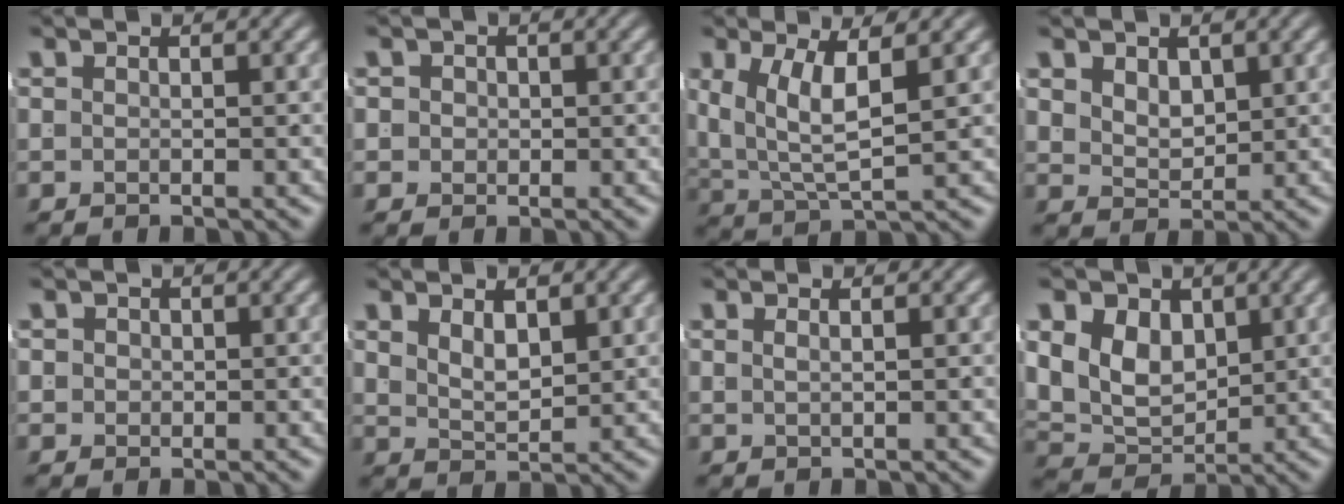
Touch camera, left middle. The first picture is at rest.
{"total": 2.1, "force": [0.0, 2.0, 0.7], "torque": [-0.020, -0.005, -0.001]}
{"total": 4.8, "force": [1.2, 2.5, 3.9], "torque": [-0.088, -0.028, 0.038]}
{"total": 2.3, "force": [1.5, 1.0, 1.3], "torque": [-0.024, -0.016, 0.042]}
{"total": 1.6, "force": [0.1, 1.6, 0.5], "torque": [-0.017, -0.007, 0.004]}
{"total": 2.3, "force": [1.1, 0.7, 1.9], "torque": [-0.025, -0.014, 0.030]}
{"total": 1.2, "force": [0.3, -1.0, 0.5], "torque": [-0.001, -0.004, 0.011]}
{"total": 8.9, "force": [0.8, 7.3, 5.0], "torque": [-0.105, -0.026, 0.022]}